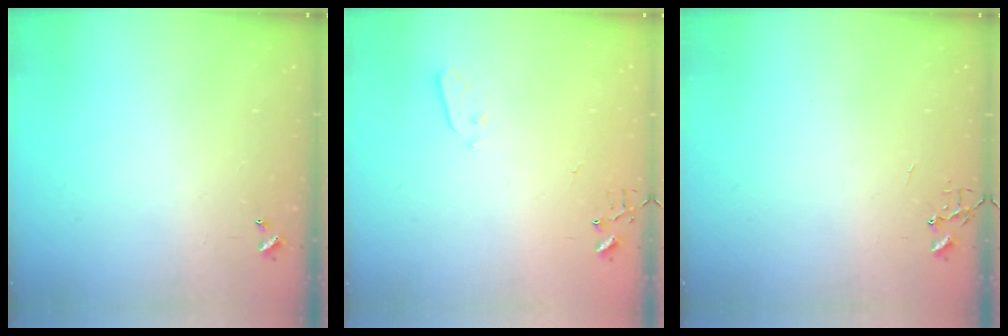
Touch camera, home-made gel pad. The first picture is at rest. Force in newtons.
{"total": 3.0, "press": 3.0, "slide": 0.3}
{"total": 0.0}